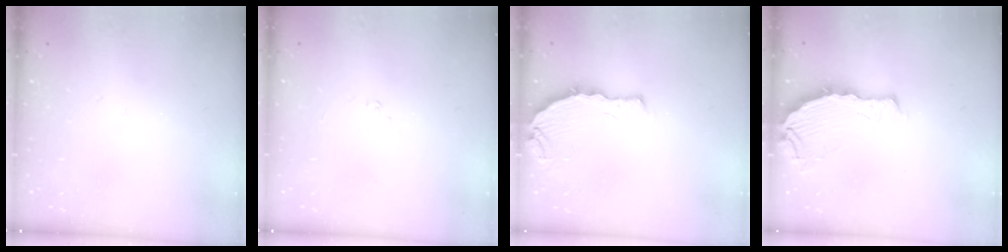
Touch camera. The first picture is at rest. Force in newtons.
{"total": 0.9, "press": 0.9, "slide": 0.1}
{"total": 7.5, "press": 6.0, "slide": 4.5}
{"total": 7.7, "press": 6.4, "slide": 4.3}